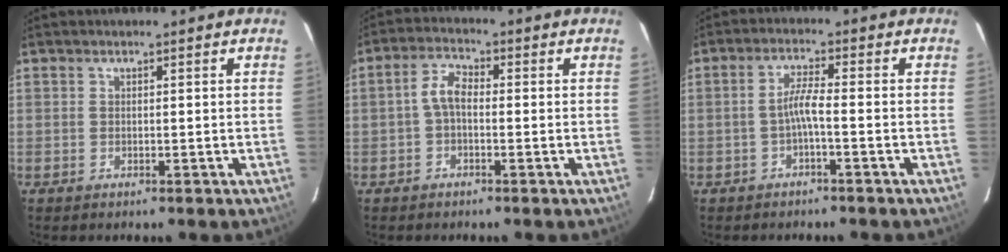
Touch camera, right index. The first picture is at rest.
{"total": 3.7, "force": [-0.7, 1.9, 3.1], "torque": [-0.066, 0.015, -0.016]}
{"total": 3.1, "force": [-1.5, -0.1, 2.8], "torque": [-0.060, 0.006, -0.028]}